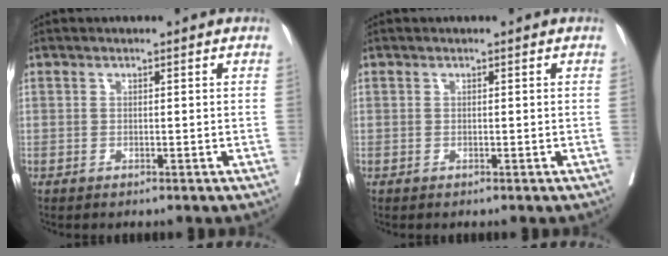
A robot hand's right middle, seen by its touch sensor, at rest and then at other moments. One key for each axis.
{"total": 0.0}